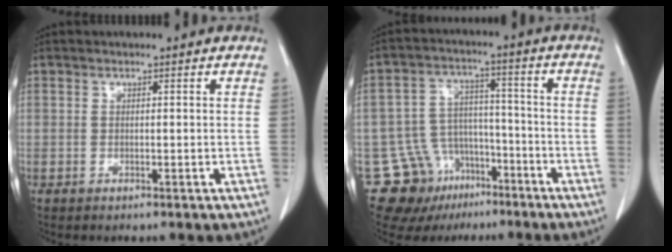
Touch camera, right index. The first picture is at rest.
{"total": 12.7, "force": [-8.0, 9.3, 3.3], "torque": [-0.061, 0.049, -0.120]}